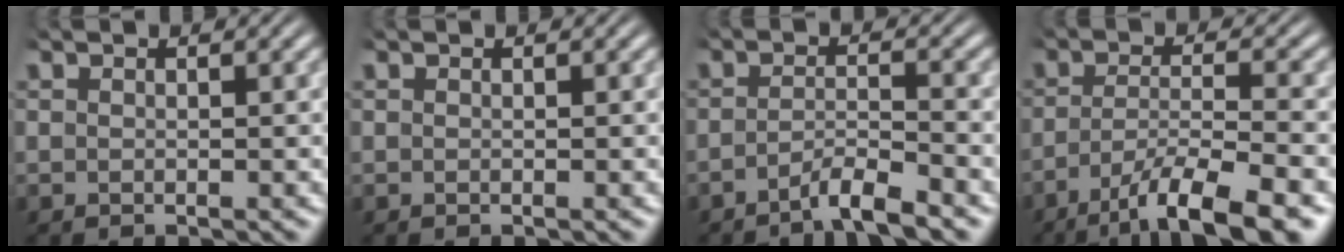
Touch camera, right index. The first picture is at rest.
{"total": 0.0}
{"total": 3.2, "force": [-2.8, 0.3, 1.4], "torque": [-0.025, -0.008, -0.053]}
{"total": 8.5, "force": [-5.9, 2.1, 5.8], "torque": [-0.093, -0.022, -0.084]}